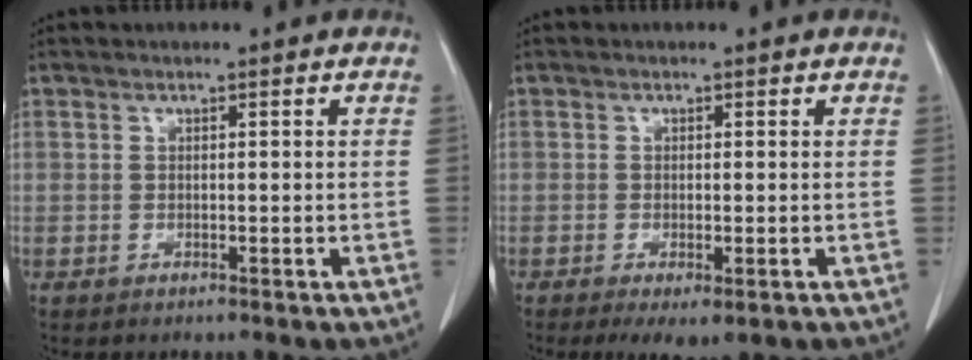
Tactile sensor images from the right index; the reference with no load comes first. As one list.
[{"total": 4.4, "force": [-2.2, 1.4, 3.5], "torque": [-0.051, -0.011, -0.028]}]